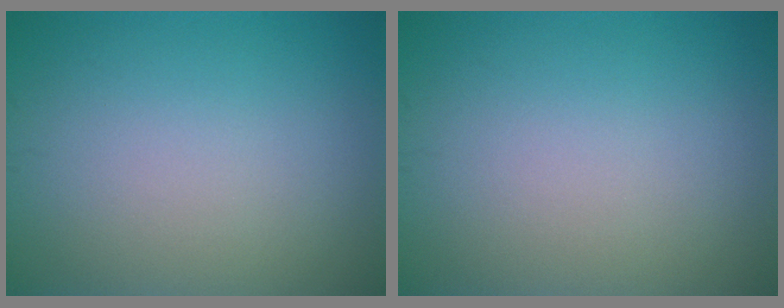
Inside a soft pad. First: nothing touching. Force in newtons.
{"total": 0.0}